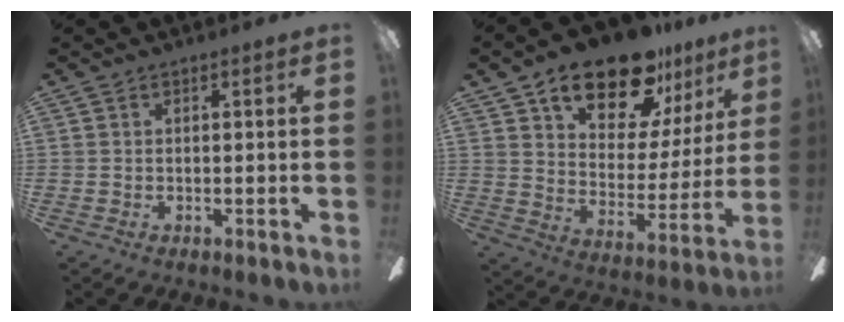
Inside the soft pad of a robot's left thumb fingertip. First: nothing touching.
{"total": 19.8, "force": [14.0, 9.1, 10.7], "torque": [-0.171, -0.081, 0.240]}